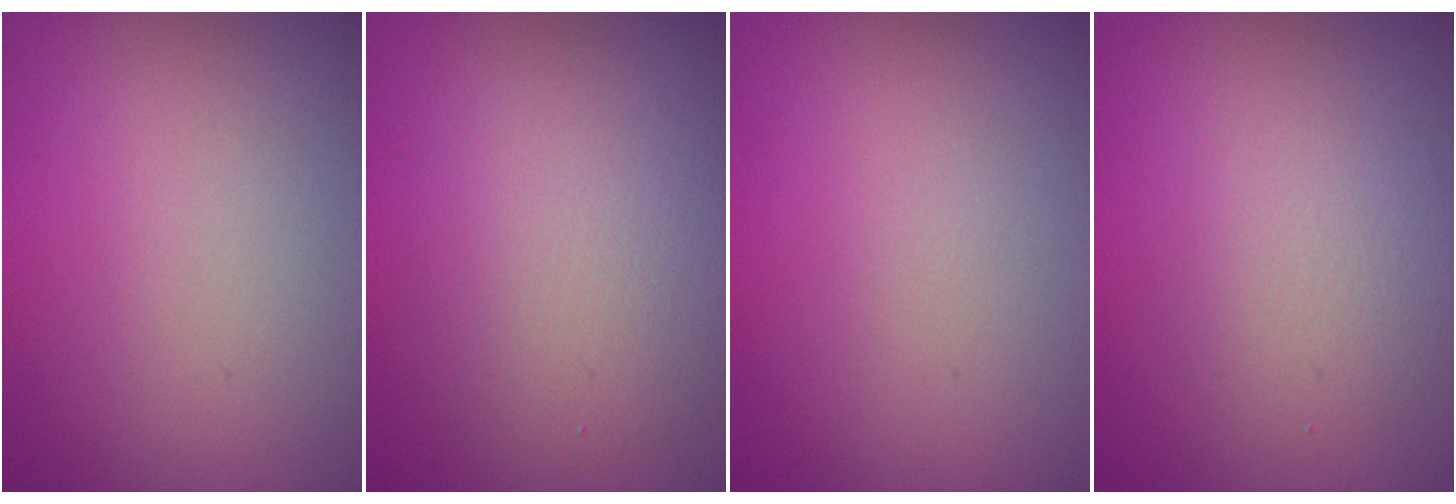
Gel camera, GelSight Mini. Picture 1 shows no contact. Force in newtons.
{"total": 4.5, "press": 4.5, "slide": 0.1}
{"total": 0.0}
{"total": 2.9, "press": 2.9, "slide": 0.0}